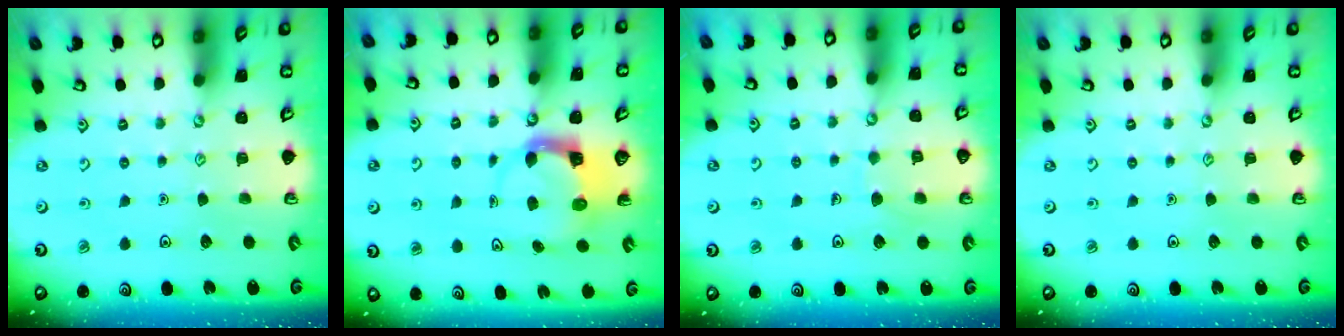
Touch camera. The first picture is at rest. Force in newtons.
{"total": 3.7, "press": 3.7, "slide": 0.5}
{"total": 5.8, "press": 5.8, "slide": 0.6}
{"total": 0.0}